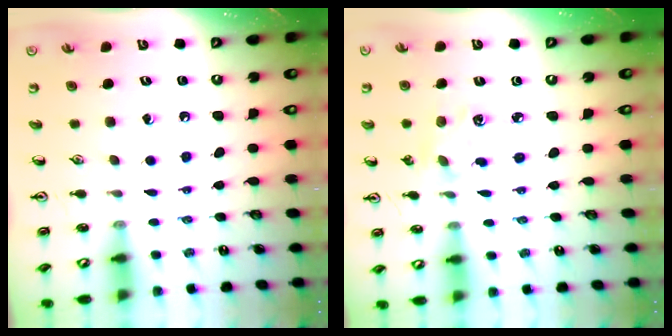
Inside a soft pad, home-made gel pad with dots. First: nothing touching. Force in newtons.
{"total": 2.2, "press": 2.2, "slide": 0.3}